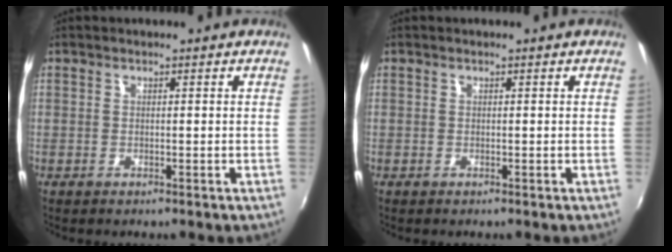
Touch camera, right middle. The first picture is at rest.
{"total": 0.0}